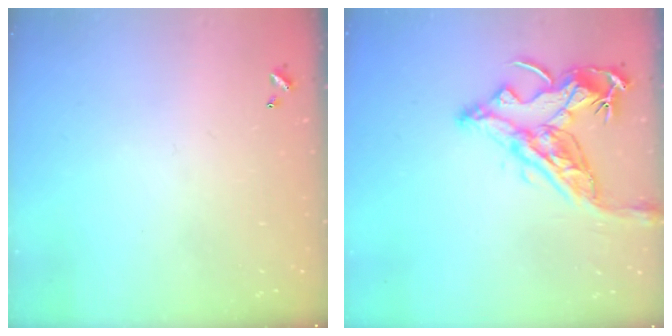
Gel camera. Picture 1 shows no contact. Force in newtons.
{"total": 16.2, "press": 16.1, "slide": 2.1}